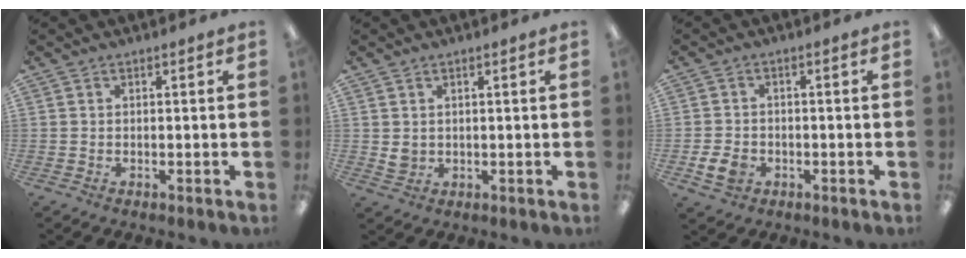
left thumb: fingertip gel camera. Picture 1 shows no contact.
{"total": 2.3, "force": [1.1, 1.8, 0.8], "torque": [-0.011, -0.003, 0.020]}
{"total": 4.7, "force": [-1.8, 3.4, 2.7], "torque": [-0.060, 0.002, -0.034]}